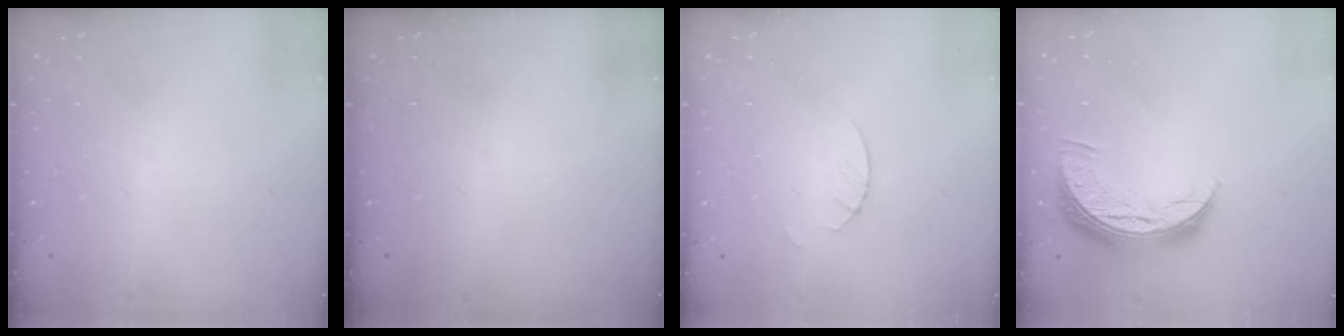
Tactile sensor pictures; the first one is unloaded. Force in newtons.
{"total": 0.0}
{"total": 1.9, "press": 1.9, "slide": 0.2}
{"total": 10.1, "press": 10.1, "slide": 0.7}